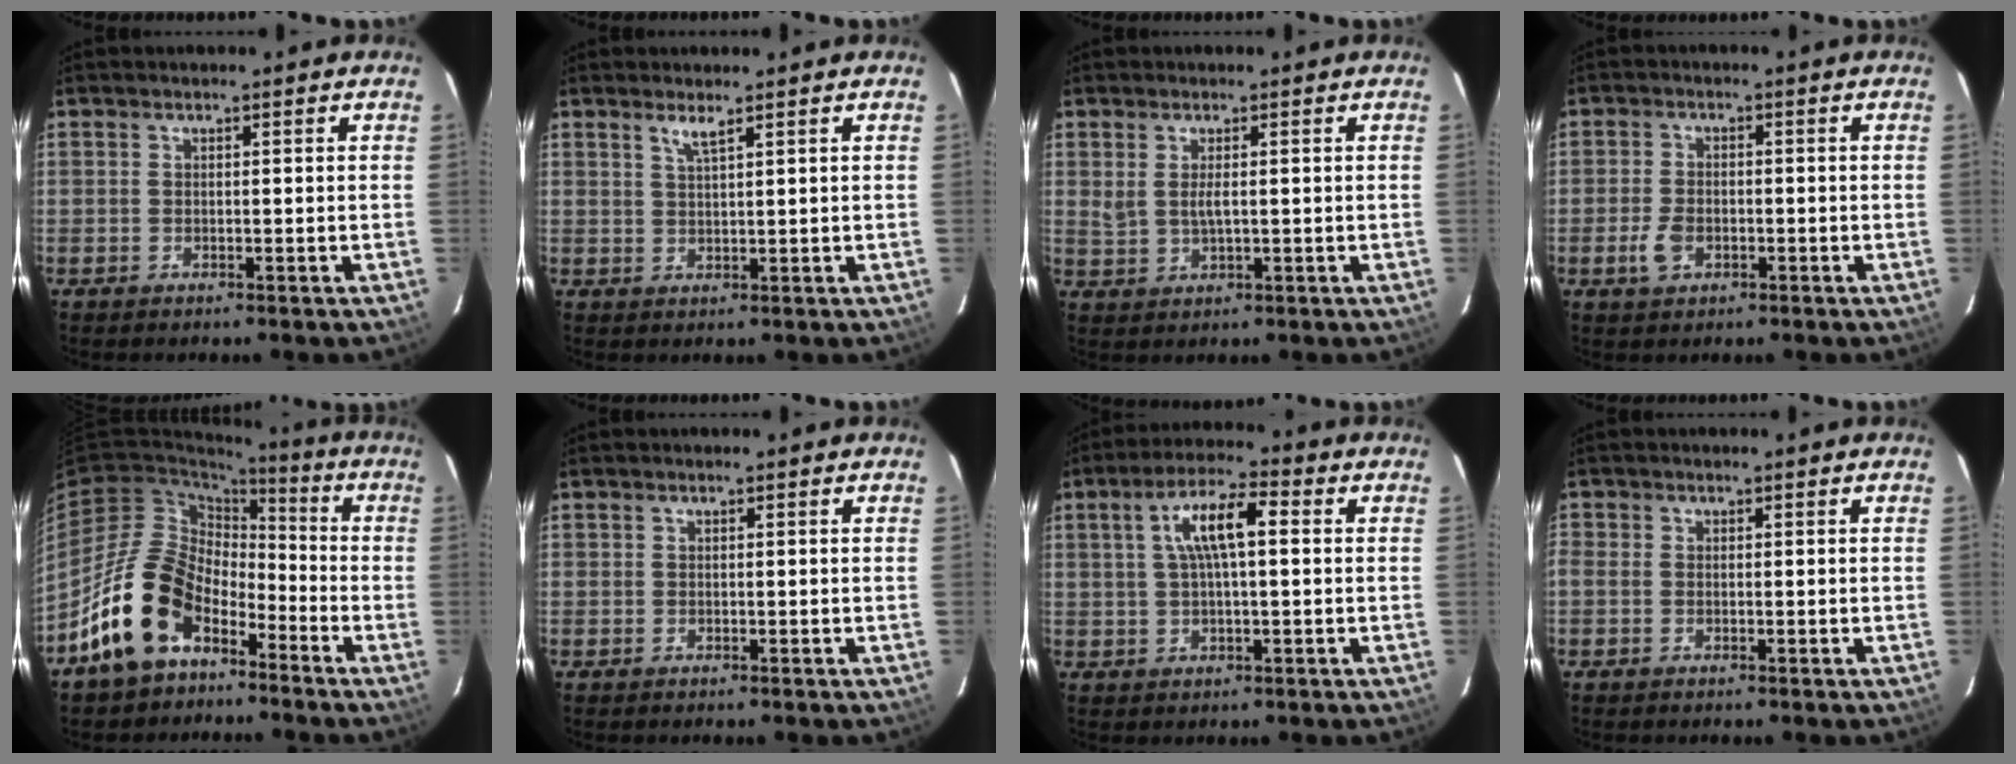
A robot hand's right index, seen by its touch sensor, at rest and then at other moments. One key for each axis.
{"total": 2.1, "fx": 1.5, "fy": 0.0, "fz": 1.4, "tx": -0.028, "ty": -0.001, "tz": 0.027}
{"total": 3.1, "fx": 0.4, "fy": 0.9, "fz": 2.9, "tx": -0.055, "ty": -0.005, "tz": 0.013}
{"total": 4.3, "fx": -1.8, "fy": 2.9, "fz": 2.8, "tx": -0.067, "ty": -0.003, "tz": -0.030}
{"total": 16.5, "fx": -9.8, "fy": 10.0, "fz": 8.7, "tx": -0.168, "ty": 0.019, "tz": -0.162}
{"total": 0.0}
{"total": 8.3, "fx": 1.7, "fy": 2.3, "fz": 7.8, "tx": -0.143, "ty": 0.017, "tz": 0.031}
{"total": 0.9, "fx": -0.3, "fy": 0.7, "fz": 0.5, "tx": -0.014, "ty": 0.000, "tz": -0.010}